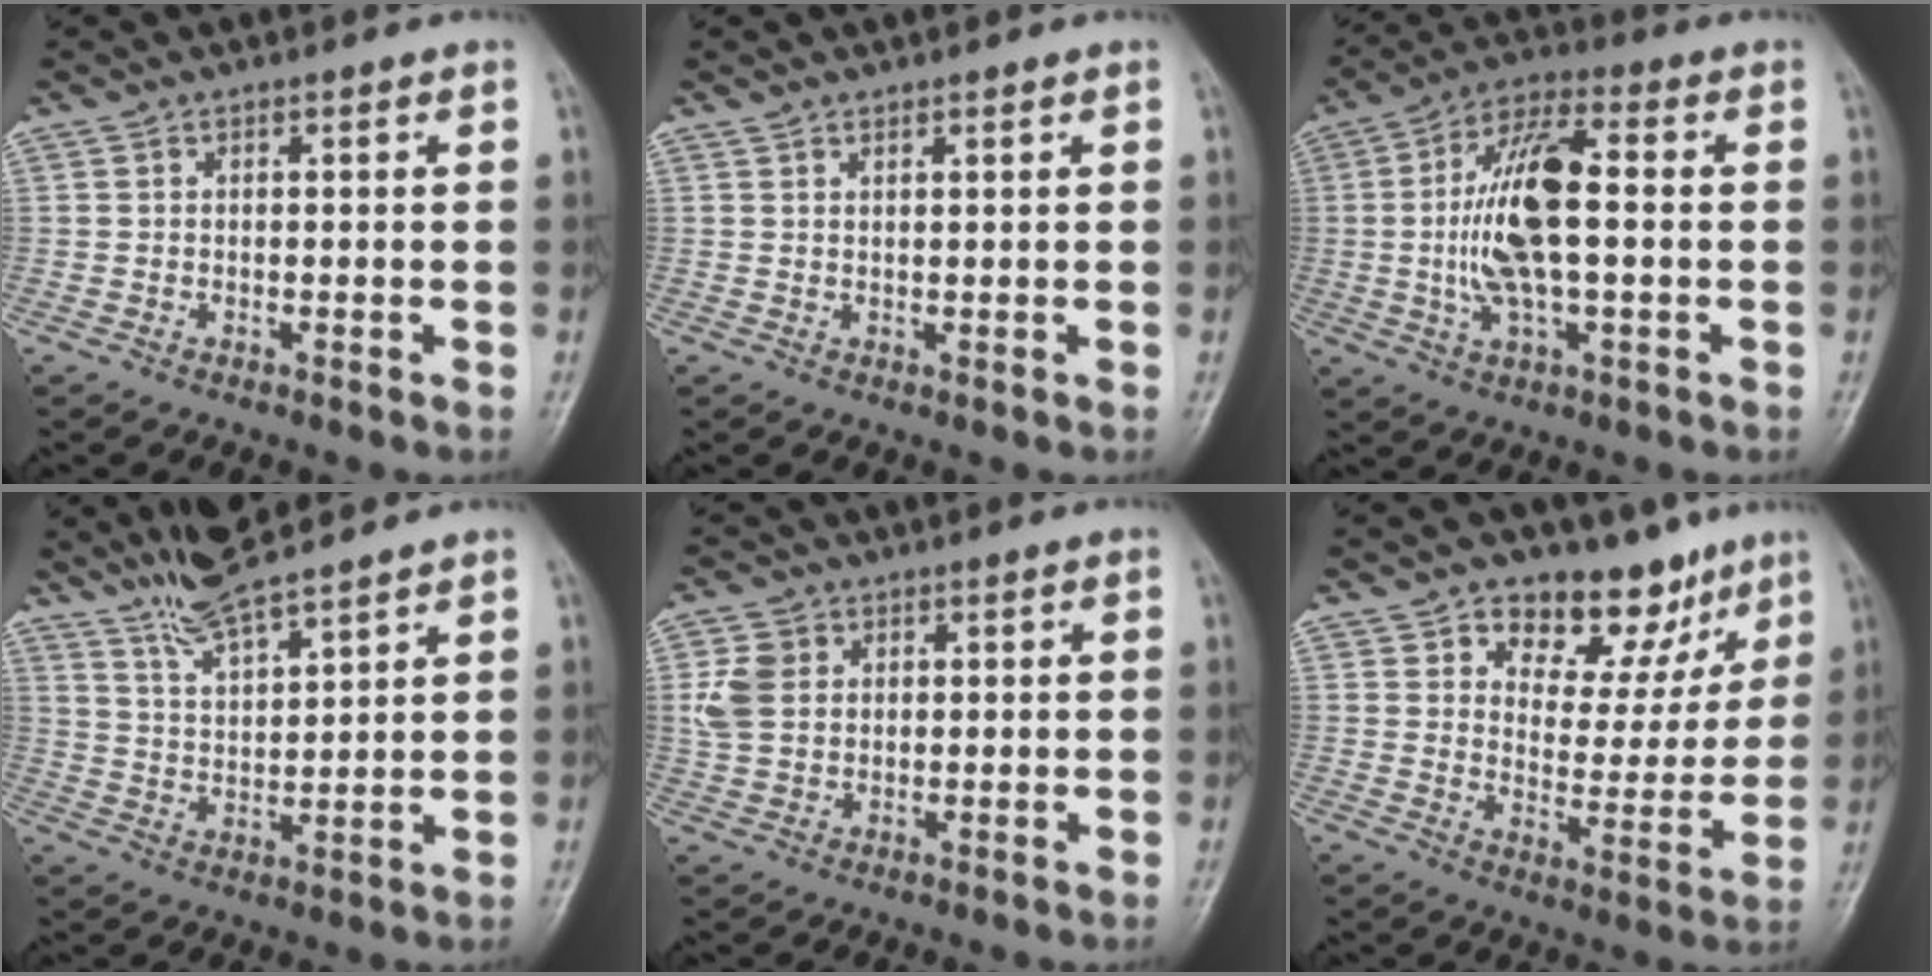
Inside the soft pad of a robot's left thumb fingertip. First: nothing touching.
{"total": 1.0, "force": [0.9, 0.1, 0.4], "torque": [-0.007, 0.000, 0.020]}
{"total": 14.4, "force": [0.0, 5.7, 13.2], "torque": [-0.263, 0.015, -0.003]}
{"total": 8.4, "force": [7.4, 0.8, 3.9], "torque": [-0.076, -0.040, 0.150]}
{"total": 5.7, "force": [1.4, 4.6, 3.1], "torque": [-0.048, -0.002, 0.029]}
{"total": 14.8, "force": [9.4, 8.8, 7.2], "torque": [-0.035, -0.045, 0.142]}